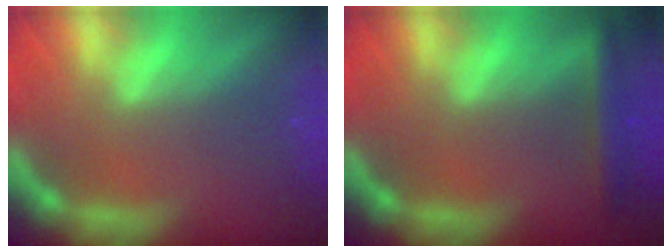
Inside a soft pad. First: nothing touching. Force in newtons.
{"total": 3.0}